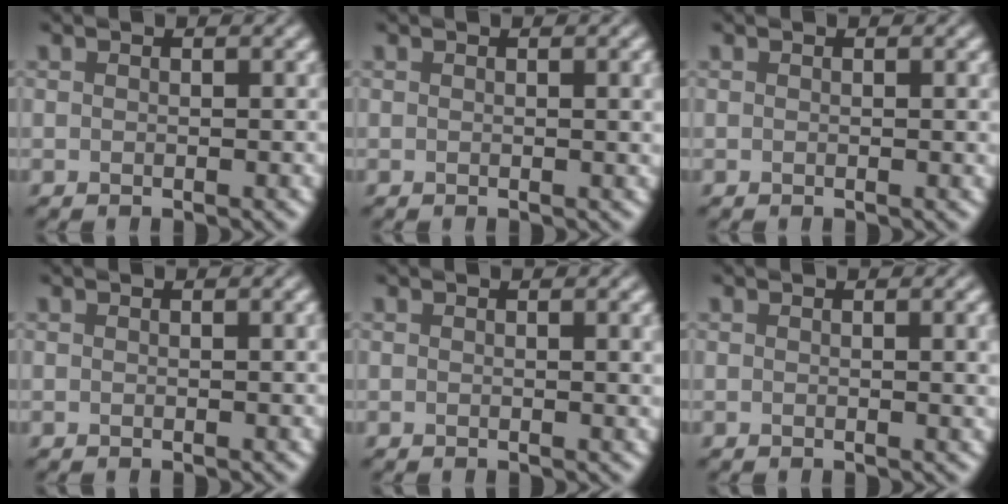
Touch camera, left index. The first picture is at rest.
{"total": 1.8, "force": [0.3, 0.5, 1.7], "torque": [-0.016, 0.003, 0.003]}
{"total": 0.8, "force": [0.1, 0.2, 0.8], "torque": [-0.008, 0.001, 0.001]}
{"total": 1.1, "force": [0.2, 0.3, 1.0], "torque": [-0.011, 0.003, 0.001]}
{"total": 2.0, "force": [0.4, 0.6, 1.9], "torque": [-0.017, 0.003, 0.004]}
{"total": 2.5, "force": [0.4, 0.7, 2.4], "torque": [-0.023, 0.003, 0.003]}